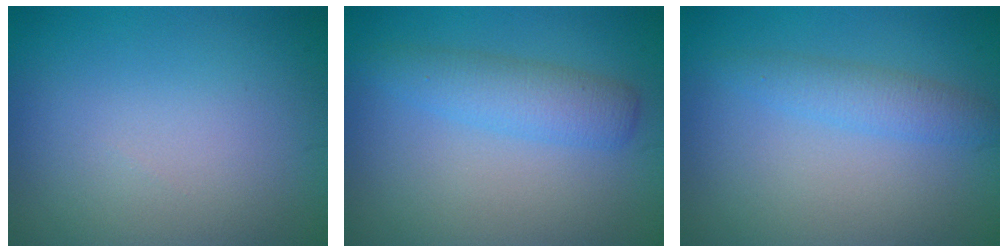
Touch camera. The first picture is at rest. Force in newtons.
{"total": 3.2, "press": 3.2, "slide": 0.1}
{"total": 2.3, "press": 2.3, "slide": 0.1}